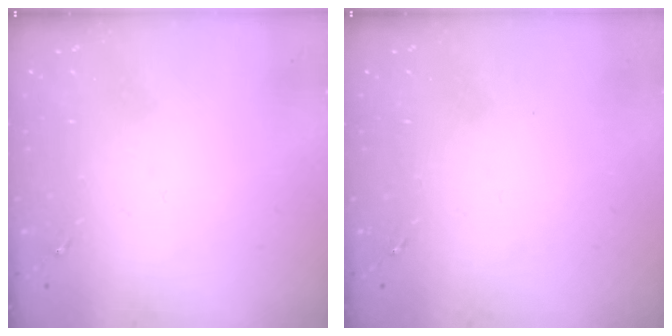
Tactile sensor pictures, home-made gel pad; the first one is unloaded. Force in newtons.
{"total": 0.0}